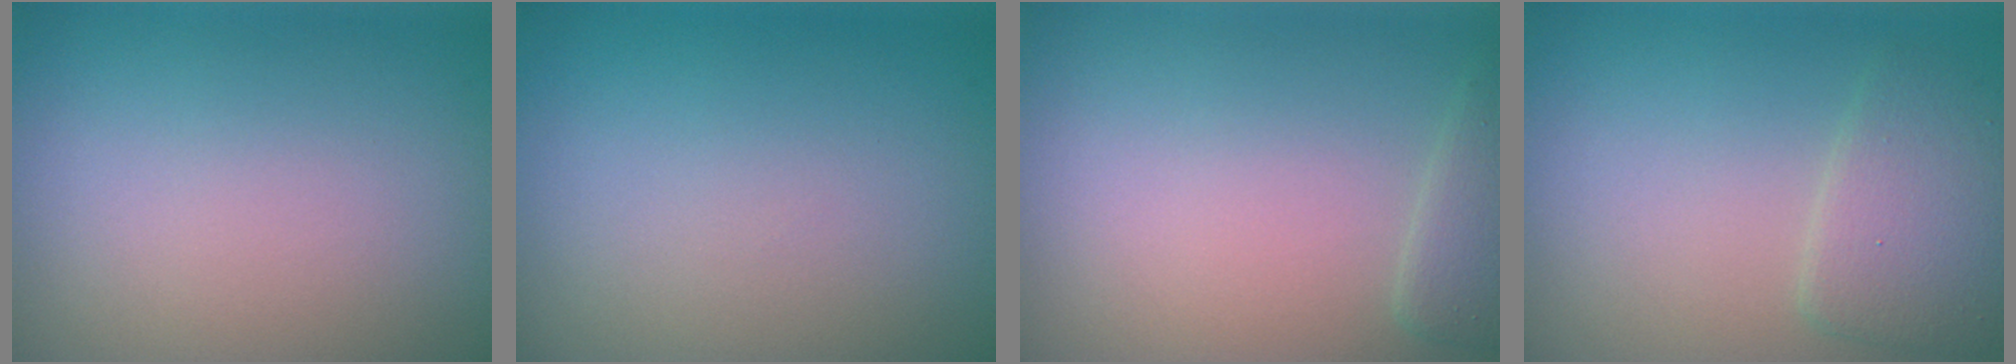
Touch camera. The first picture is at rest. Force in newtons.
{"total": 0.0}
{"total": 1.2, "press": 1.2, "slide": 0.1}
{"total": 3.0, "press": 3.0, "slide": 0.0}